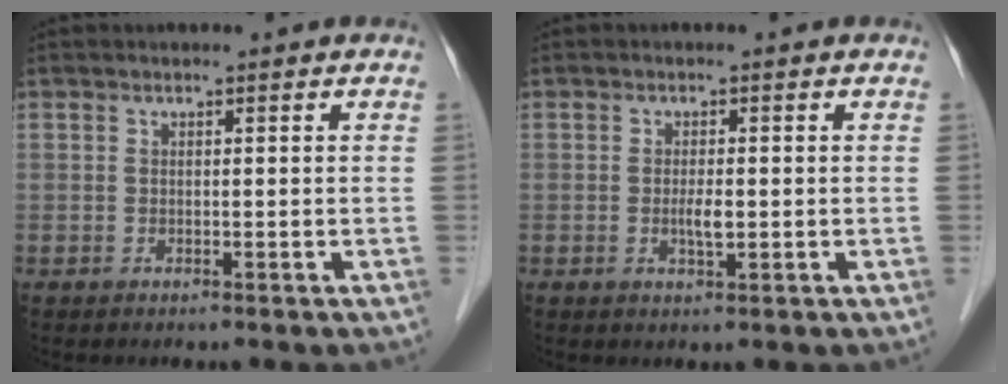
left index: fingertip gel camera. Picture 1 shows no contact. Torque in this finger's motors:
{"motor_torque": [0.28, 0.21, 0.03, 0.03]}